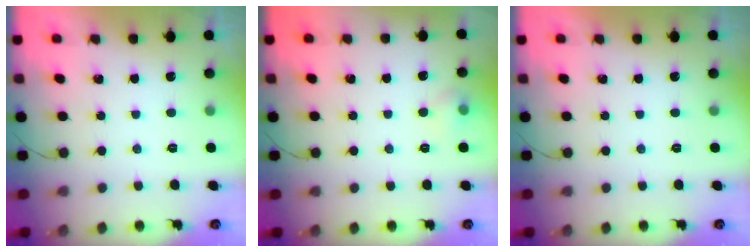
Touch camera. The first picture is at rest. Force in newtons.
{"total": 5.3, "press": 5.1, "slide": 1.4}
{"total": 0.0}